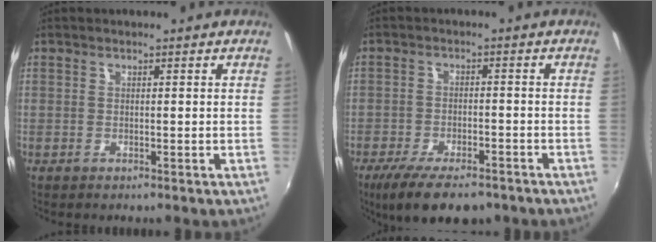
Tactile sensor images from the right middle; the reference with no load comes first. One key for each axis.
{"total": 11.9, "fx": -8.9, "fy": 3.7, "fz": 7.1, "tx": -0.153, "ty": -0.038, "tz": -0.145}